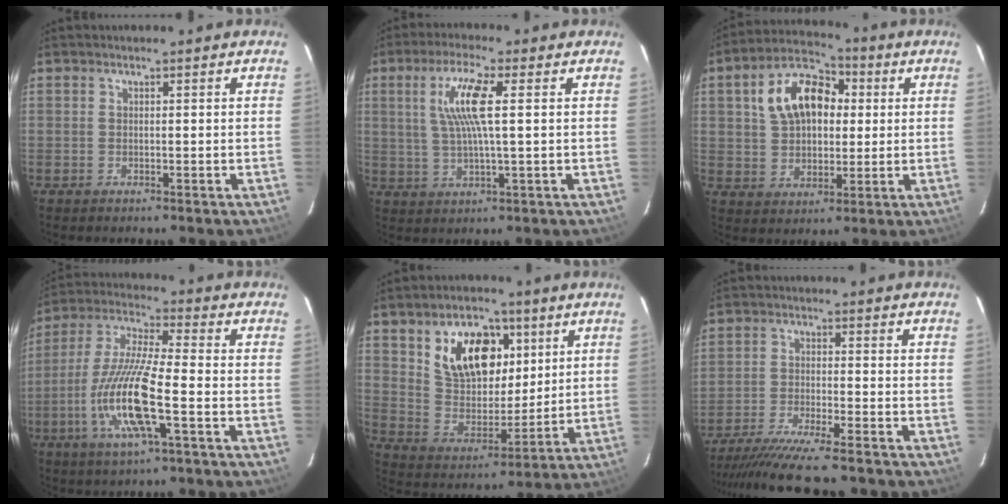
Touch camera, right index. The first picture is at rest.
{"total": 8.7, "force": [2.1, 1.1, 8.4], "torque": [-0.162, 0.006, 0.040]}
{"total": 13.6, "force": [3.3, 9.0, 9.6], "torque": [-0.186, 0.040, 0.054]}
{"total": 15.0, "force": [-4.6, 2.0, 14.1], "torque": [-0.296, -0.010, -0.093]}
{"total": 15.5, "force": [6.4, 9.5, 10.4], "torque": [-0.187, 0.019, 0.127]}
{"total": 14.3, "force": [-12.6, 0.7, 6.7], "torque": [-0.144, -0.028, -0.207]}